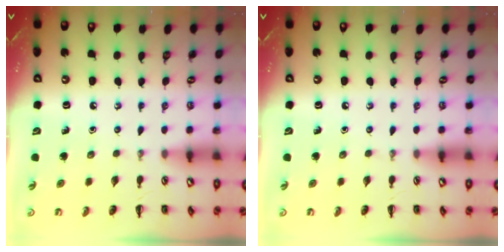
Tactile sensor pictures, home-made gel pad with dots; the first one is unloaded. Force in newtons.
{"total": 0.0}